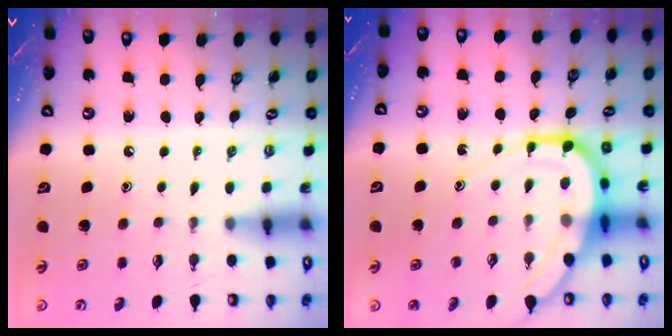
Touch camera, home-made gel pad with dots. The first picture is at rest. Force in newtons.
{"total": 13.1, "press": 13.1, "slide": 1.2}